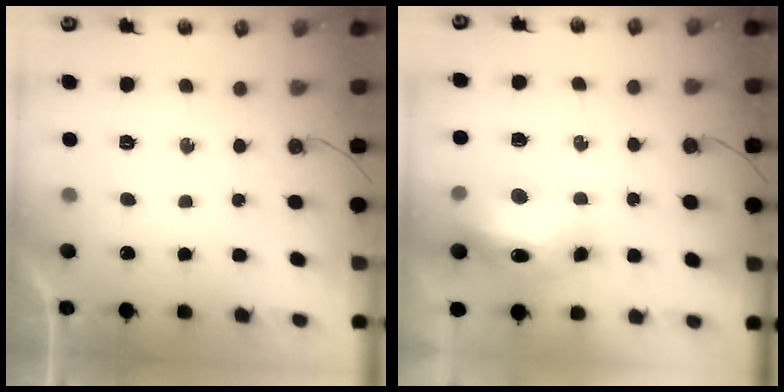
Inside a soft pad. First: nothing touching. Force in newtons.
{"total": 15.6, "press": 15.1, "slide": 4.2}